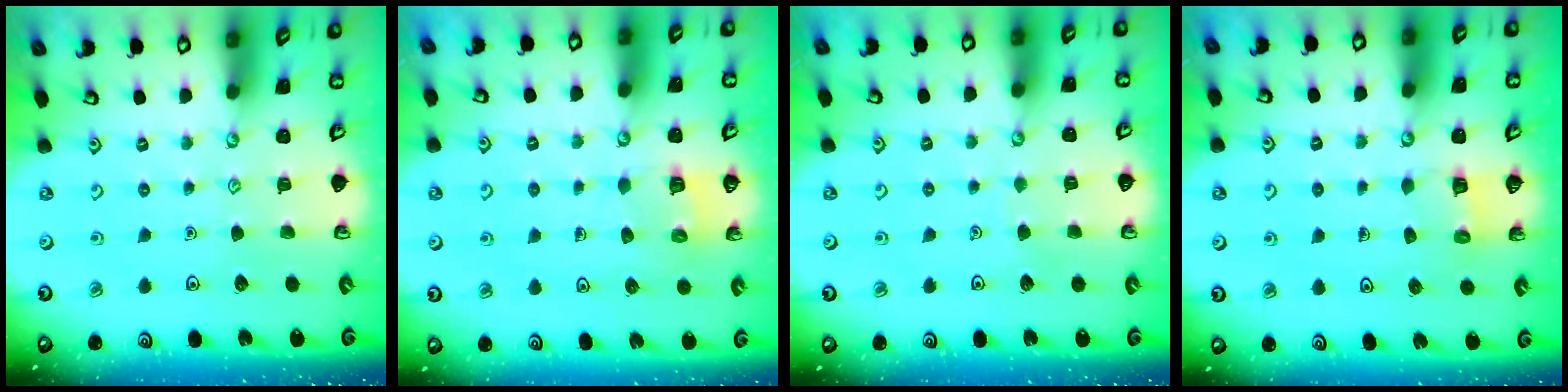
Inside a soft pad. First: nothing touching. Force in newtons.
{"total": 5.8, "press": 5.8, "slide": 0.4}
{"total": 1.4, "press": 1.4, "slide": 0.1}
{"total": 3.0, "press": 3.0, "slide": 0.1}